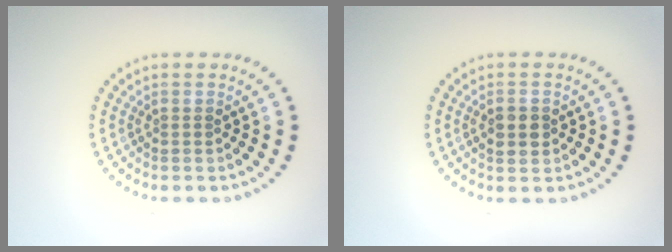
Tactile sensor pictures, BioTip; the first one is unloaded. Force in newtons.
{"total": 2.4, "press": 2.4, "slide": 0.0}